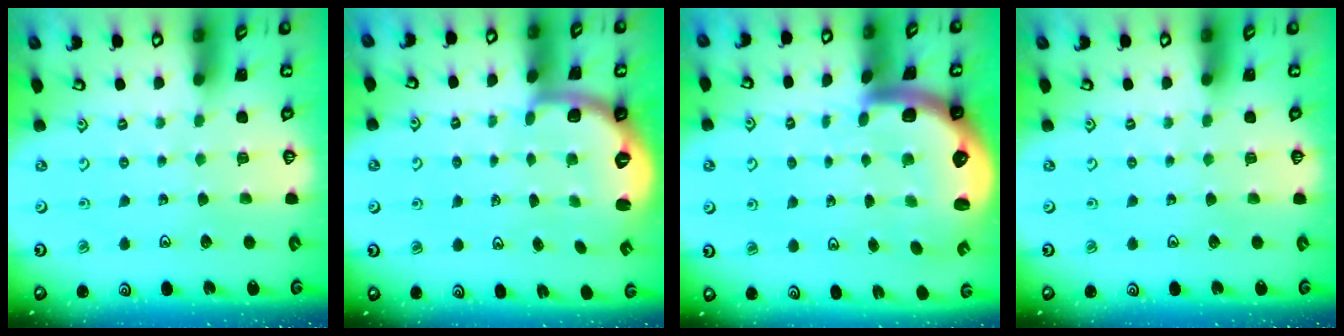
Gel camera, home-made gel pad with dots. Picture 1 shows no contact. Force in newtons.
{"total": 2.7, "press": 1.6, "slide": 2.1}
{"total": 4.8, "press": 4.6, "slide": 1.6}
{"total": 0.0}